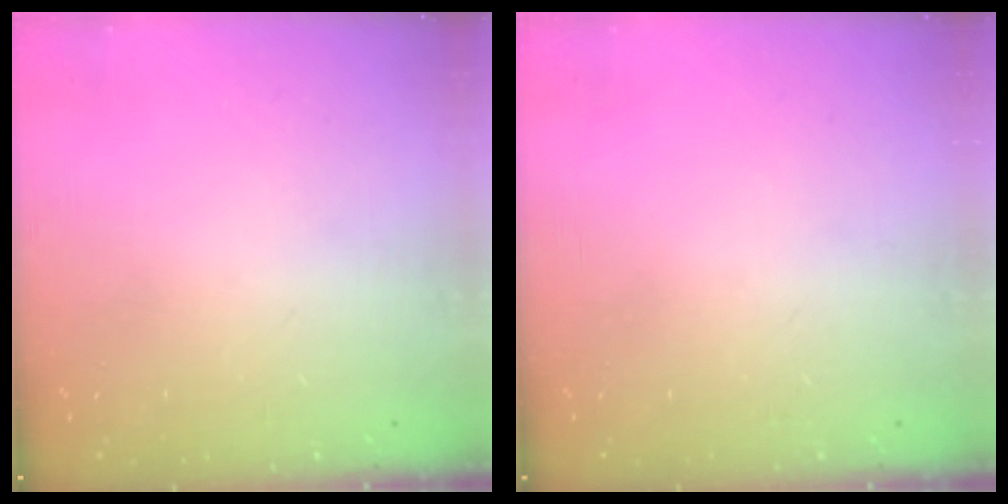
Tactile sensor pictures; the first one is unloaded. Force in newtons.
{"total": 0.0}